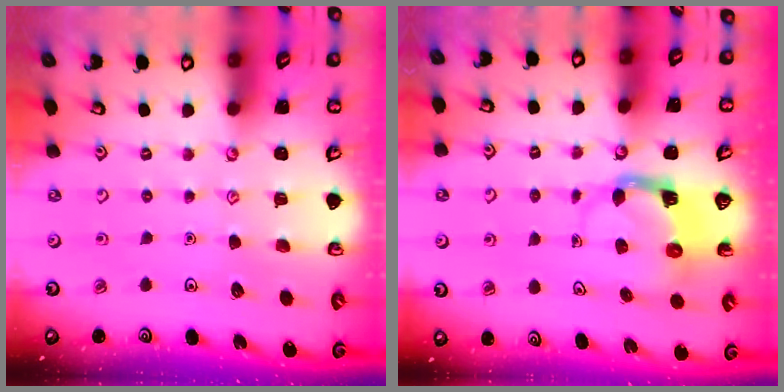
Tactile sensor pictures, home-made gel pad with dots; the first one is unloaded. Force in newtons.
{"total": 3.9, "press": 3.9, "slide": 0.7}